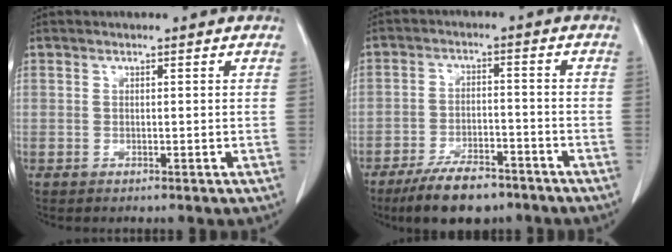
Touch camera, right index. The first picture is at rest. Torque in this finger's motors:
{"motor_torque": [-0.07, -0.20, 0.08, -0.01]}